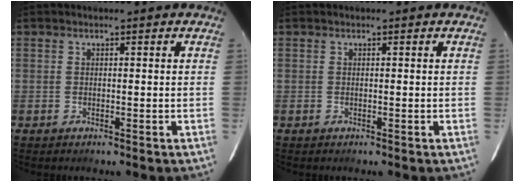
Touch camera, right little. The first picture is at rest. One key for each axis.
{"total": 0.0}